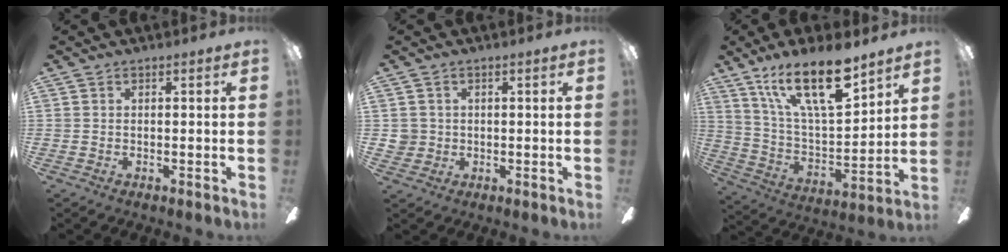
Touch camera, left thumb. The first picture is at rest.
{"total": 3.1, "force": [0.5, 3.0, 0.3], "torque": [-0.005, 0.003, 0.008]}
{"total": 21.2, "force": [13.6, 7.8, 14.2], "torque": [-0.252, -0.073, 0.232]}